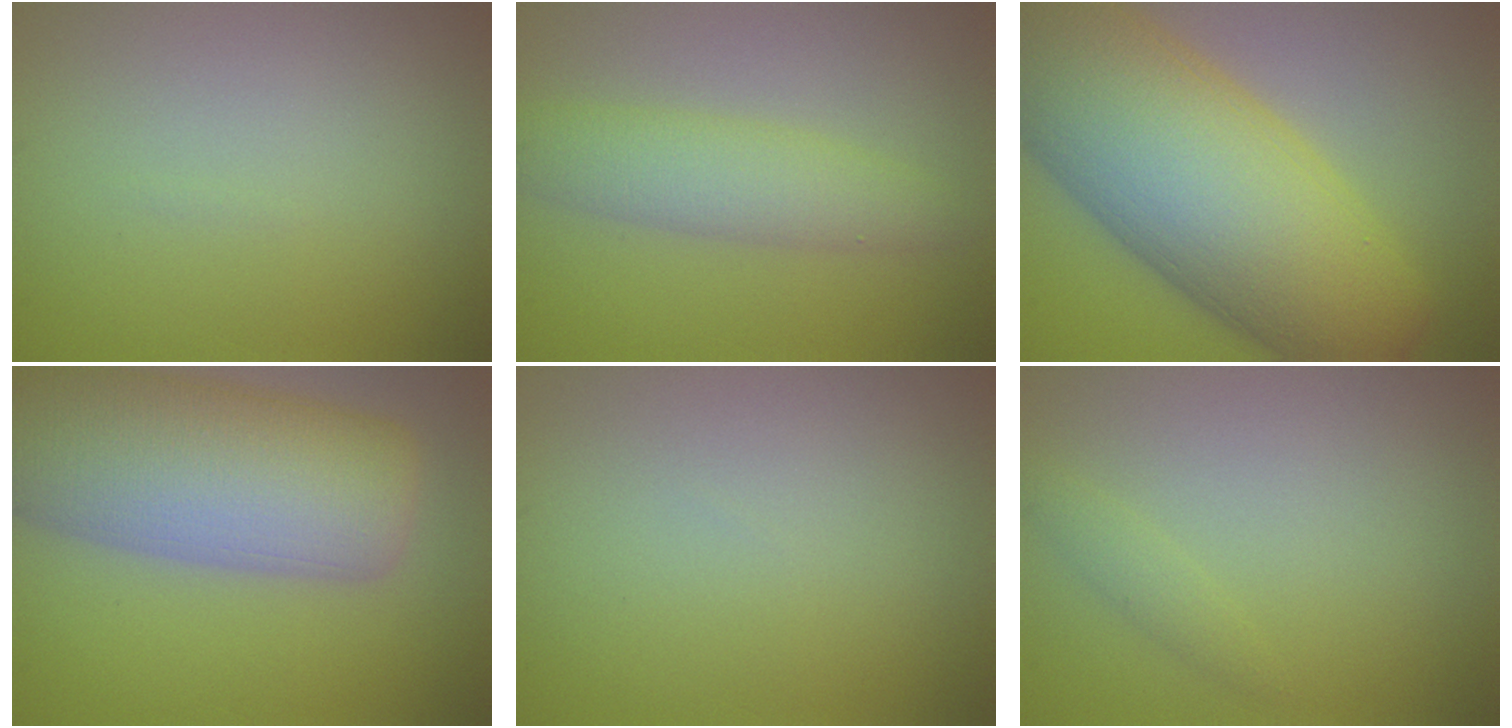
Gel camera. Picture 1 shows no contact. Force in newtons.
{"total": 3.9, "press": 3.9, "slide": 0.0}
{"total": 16.0, "press": 16.0, "slide": 0.6}
{"total": 12.7, "press": 12.7, "slide": 1.0}
{"total": 0.0}
{"total": 1.0, "press": 1.0, "slide": 0.1}